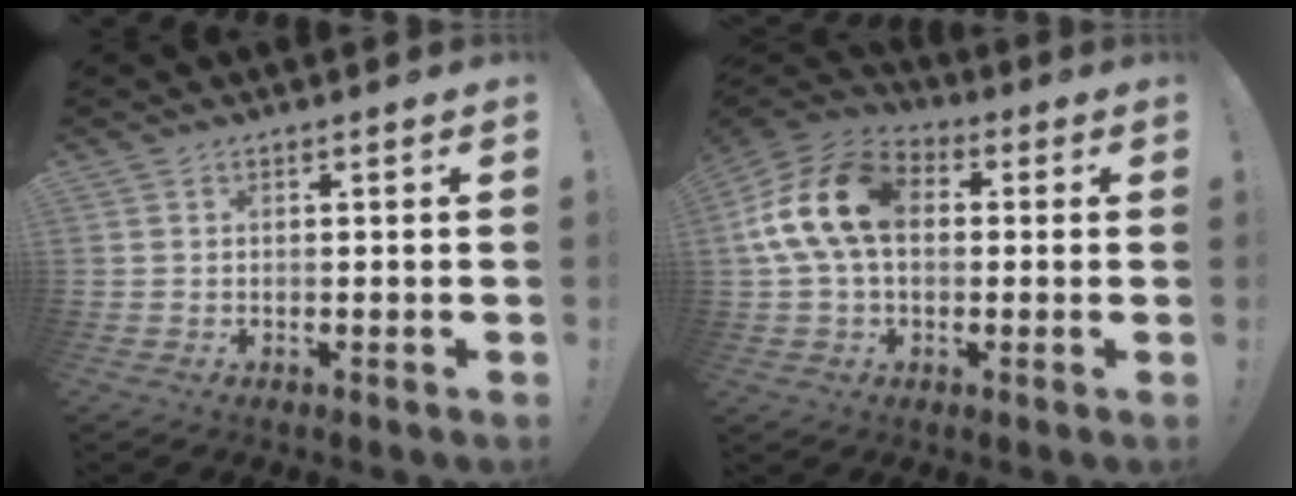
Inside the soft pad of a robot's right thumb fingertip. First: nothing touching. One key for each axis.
{"total": 17.3, "fx": 2.6, "fy": 11.8, "fz": 12.4, "tx": -0.228, "ty": 0.015, "tz": 0.048}